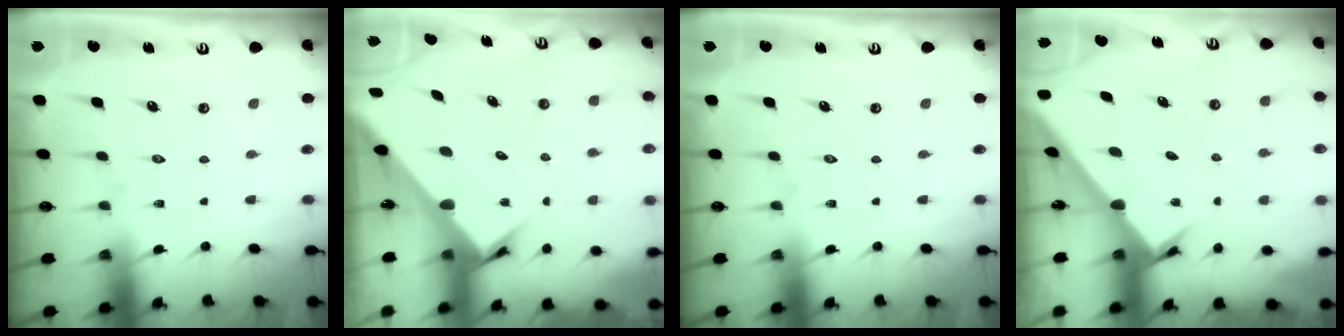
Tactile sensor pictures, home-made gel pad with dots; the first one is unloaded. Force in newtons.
{"total": 3.9, "press": 3.9, "slide": 0.3}
{"total": 0.0}
{"total": 1.8, "press": 1.8, "slide": 0.2}